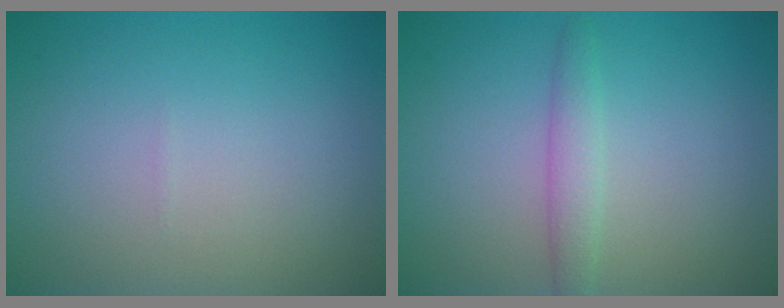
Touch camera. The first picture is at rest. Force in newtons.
{"total": 1.9, "press": 1.9, "slide": 0.2}